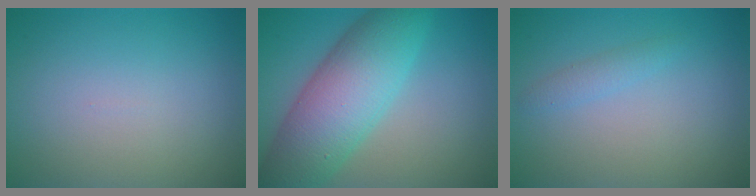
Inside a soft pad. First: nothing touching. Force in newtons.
{"total": 9.2, "press": 9.2, "slide": 0.2}
{"total": 1.2, "press": 1.2, "slide": 0.1}